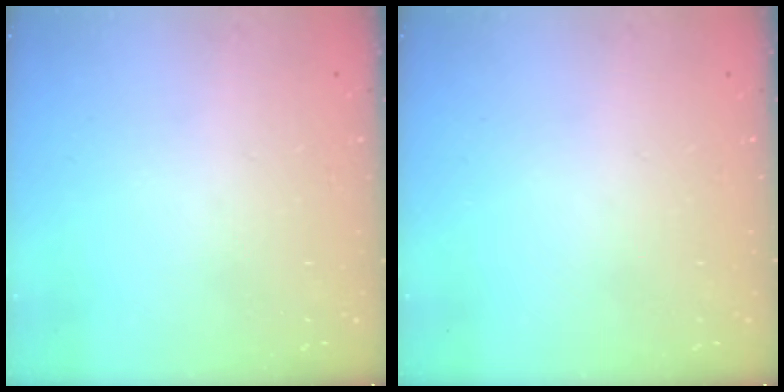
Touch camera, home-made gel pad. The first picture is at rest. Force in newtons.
{"total": 0.0}